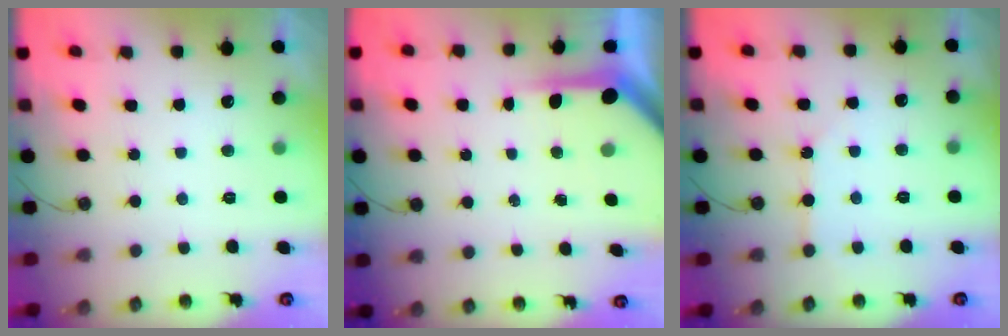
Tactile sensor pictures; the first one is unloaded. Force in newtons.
{"total": 6.2, "press": 6.2, "slide": 0.4}
{"total": 2.3, "press": 2.3, "slide": 0.4}